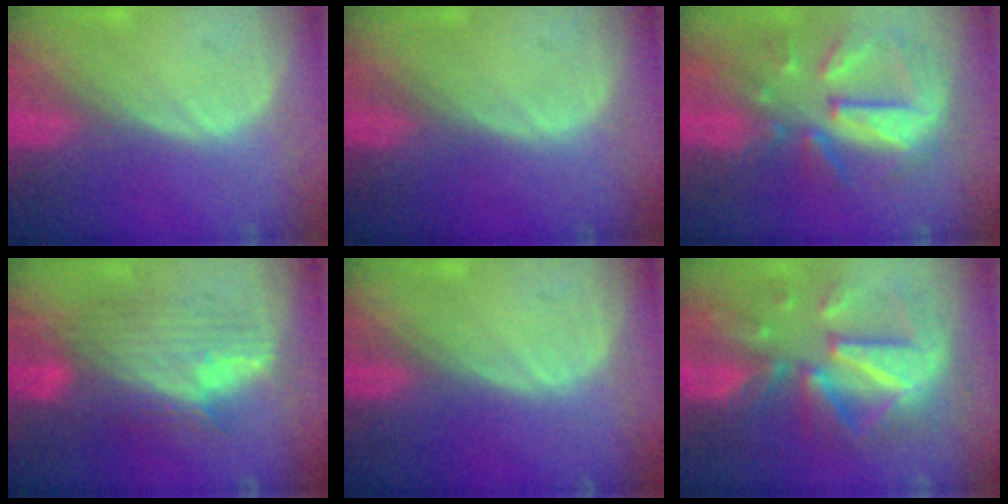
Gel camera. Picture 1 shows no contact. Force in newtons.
{"total": 0.0}
{"total": 10.7, "press": 9.5, "slide": 5.0}
{"total": 8.4, "press": 8.4, "slide": 0.3}
{"total": 0.0}
{"total": 12.3, "press": 12.3, "slide": 1.2}